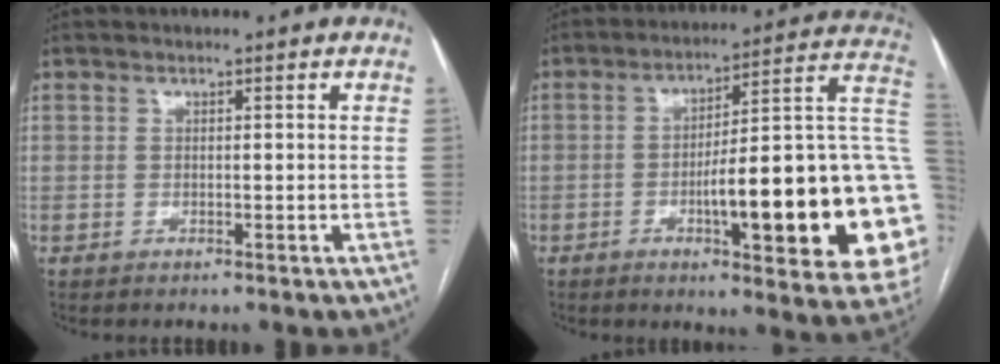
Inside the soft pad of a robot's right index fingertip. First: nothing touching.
{"total": 26.9, "force": [-4.3, 4.3, 26.2], "torque": [-0.255, 0.016, -0.058]}